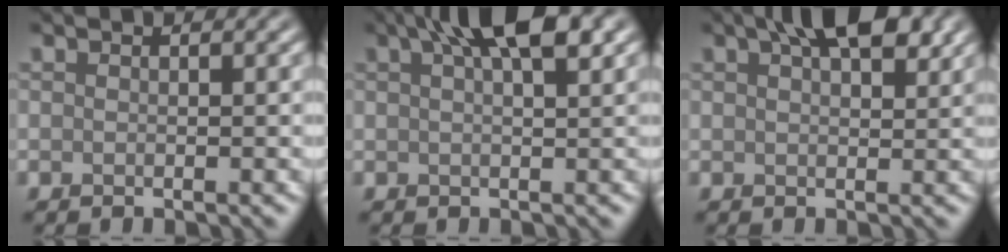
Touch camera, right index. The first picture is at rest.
{"total": 5.8, "force": [3.0, 1.9, 4.6], "torque": [-0.070, 0.016, 0.043]}
{"total": 5.7, "force": [3.2, 2.5, 4.0], "torque": [-0.060, 0.011, 0.049]}